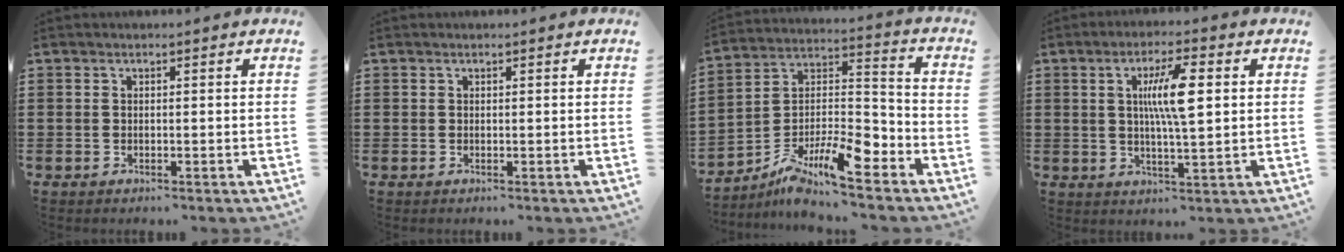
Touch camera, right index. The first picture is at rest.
{"total": 0.0}
{"total": 10.2, "force": [-6.7, 3.4, 6.9], "torque": [-0.135, 0.005, -0.128]}
{"total": 7.9, "force": [1.6, 1.4, 7.6], "torque": [-0.147, 0.006, 0.023]}